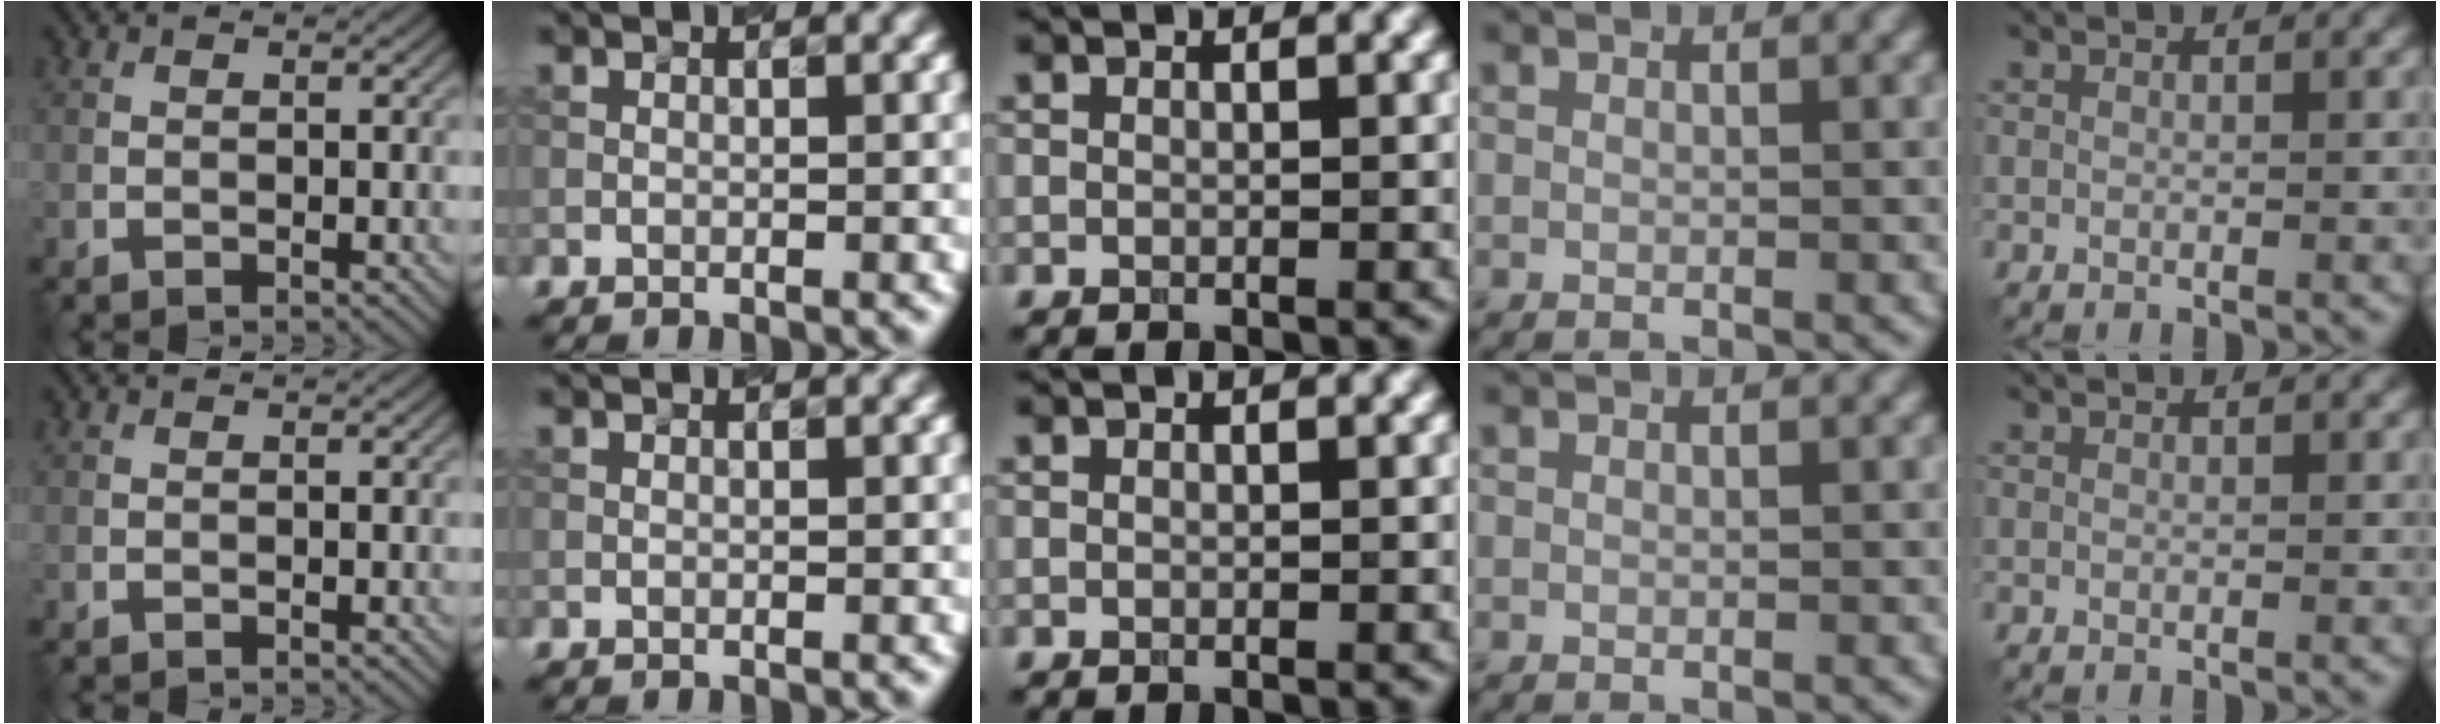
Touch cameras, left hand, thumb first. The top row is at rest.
{}